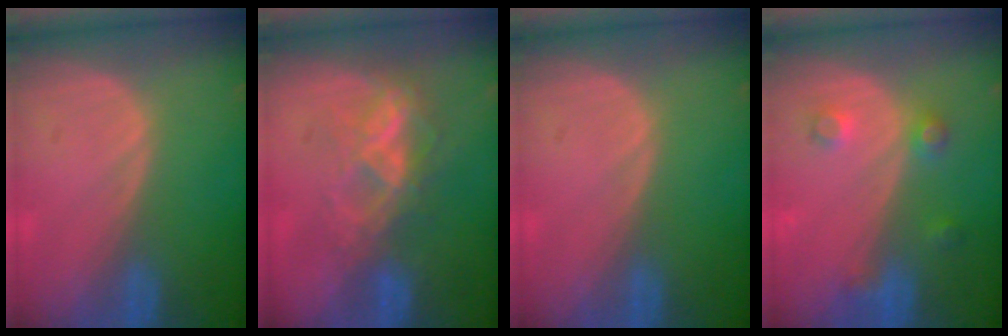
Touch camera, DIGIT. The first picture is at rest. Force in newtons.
{"total": 6.9, "press": 6.0, "slide": 3.3}
{"total": 0.0}
{"total": 3.7, "press": 3.4, "slide": 1.5}